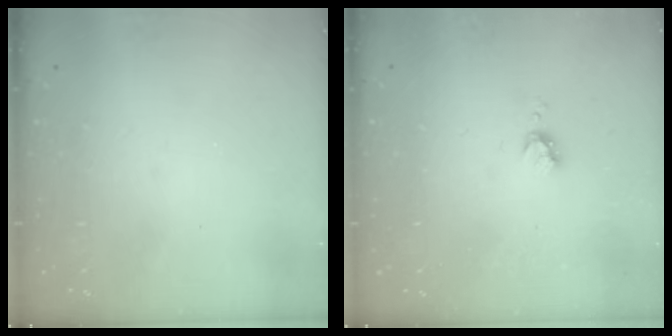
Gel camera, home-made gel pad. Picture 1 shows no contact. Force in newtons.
{"total": 3.8, "press": 3.7, "slide": 0.6}